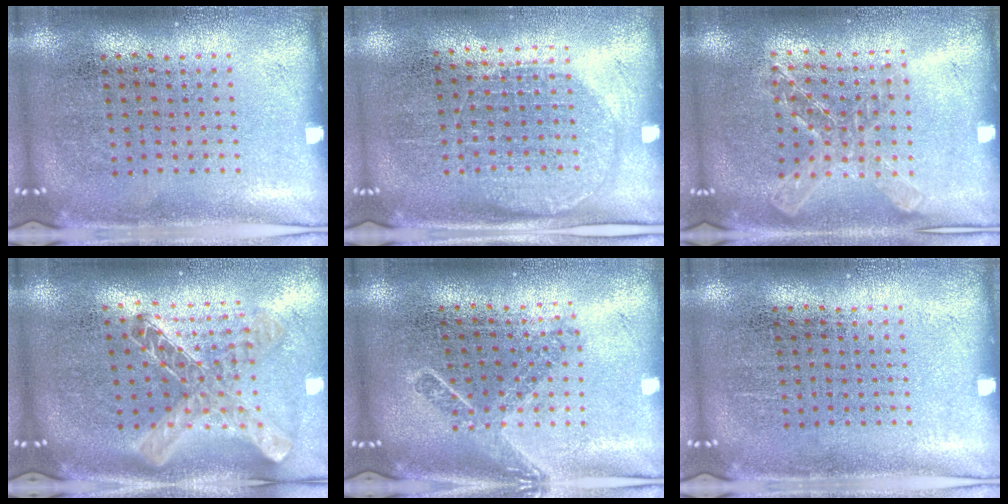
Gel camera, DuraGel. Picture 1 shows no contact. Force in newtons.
{"total": 1.4, "press": 1.2, "slide": 0.6}
{"total": 1.4, "press": 1.3, "slide": 0.4}
{"total": 1.5, "press": 1.3, "slide": 0.6}
{"total": 1.8, "press": 1.4, "slide": 1.2}
{"total": 0.0}